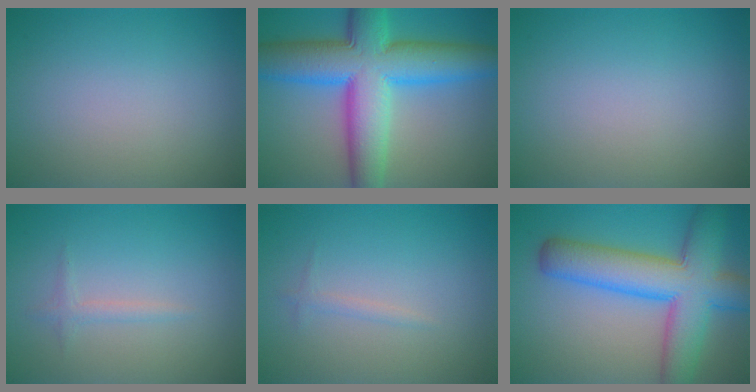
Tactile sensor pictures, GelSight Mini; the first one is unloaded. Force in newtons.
{"total": 12.3, "press": 12.3, "slide": 0.2}
{"total": 0.0}
{"total": 1.0, "press": 1.0, "slide": 0.0}
{"total": 0.7, "press": 0.7, "slide": 0.1}
{"total": 9.9, "press": 9.9, "slide": 0.4}